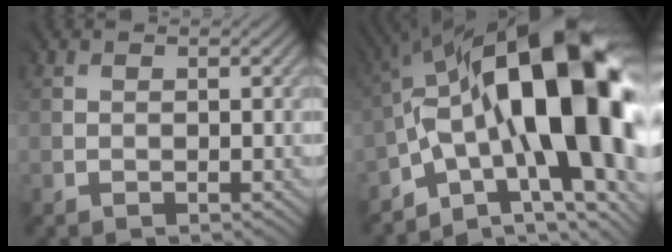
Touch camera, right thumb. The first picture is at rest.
{"total": 19.4, "force": [-1.4, 8.7, 17.3], "torque": [-0.246, 0.029, -0.043]}